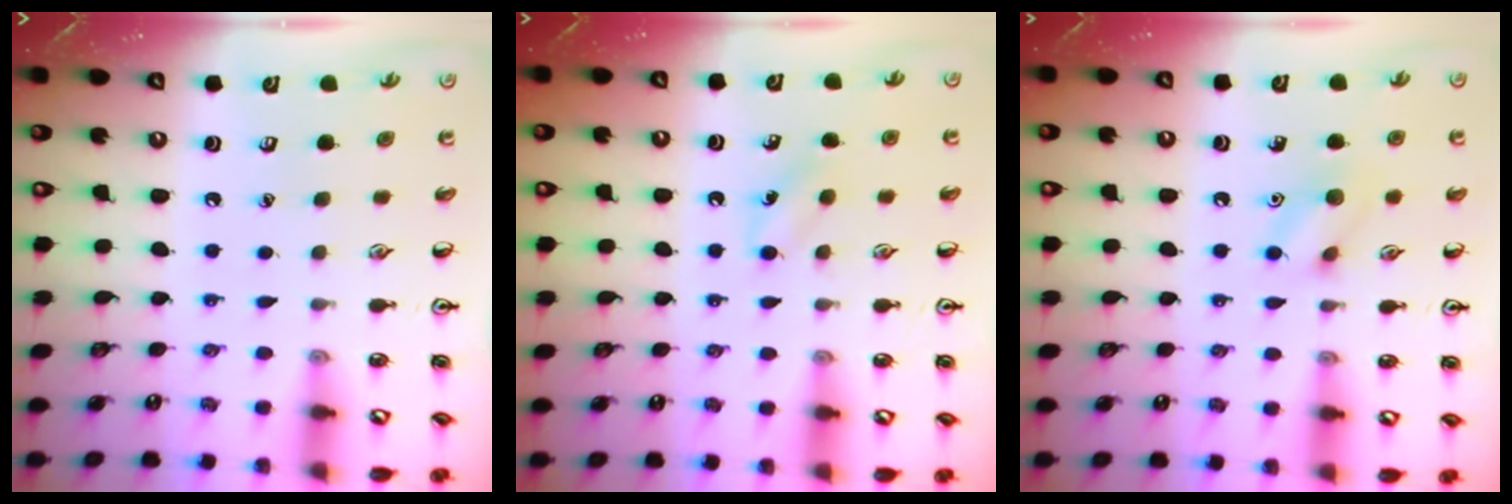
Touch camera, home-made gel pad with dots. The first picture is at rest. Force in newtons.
{"total": 5.7, "press": 5.6, "slide": 1.4}
{"total": 7.5, "press": 7.4, "slide": 0.6}